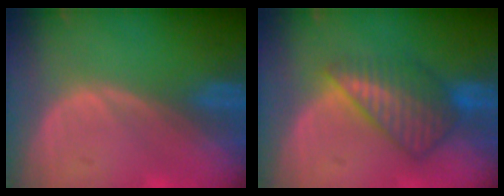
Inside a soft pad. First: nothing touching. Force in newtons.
{"total": 7.3, "press": 6.9, "slide": 2.2}